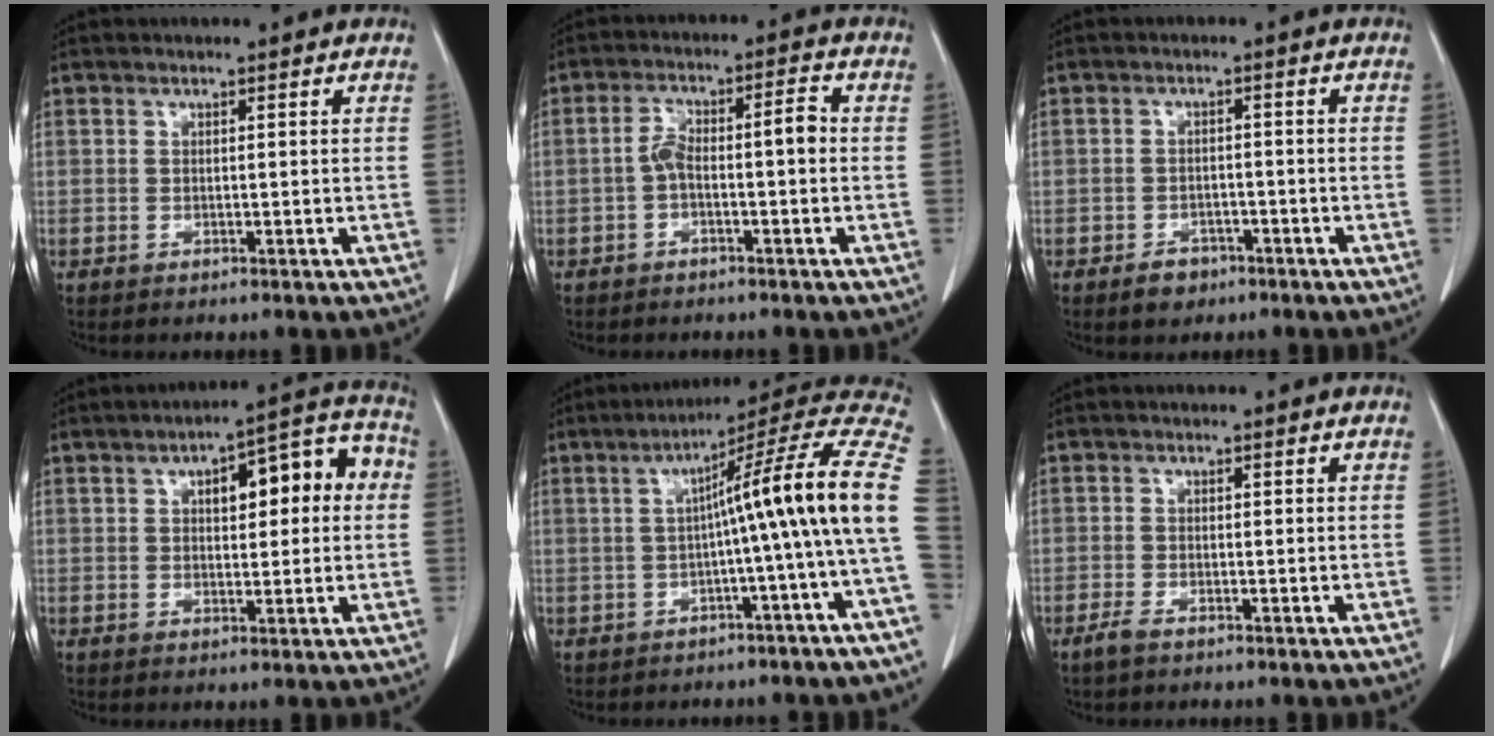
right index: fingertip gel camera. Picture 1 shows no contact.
{"total": 5.4, "force": [-1.0, 1.6, 5.1], "torque": [-0.097, 0.032, -0.016]}
{"total": 3.2, "force": [-2.1, 2.1, 1.0], "torque": [-0.015, 0.006, -0.027]}
{"total": 11.3, "force": [2.4, 4.0, 10.2], "torque": [-0.127, 0.045, 0.031]}
{"total": 15.9, "force": [-0.6, -1.7, 15.8], "torque": [-0.201, 0.040, -0.020]}
{"total": 1.8, "force": [-1.3, 0.4, 1.1], "torque": [-0.030, -0.003, -0.026]}